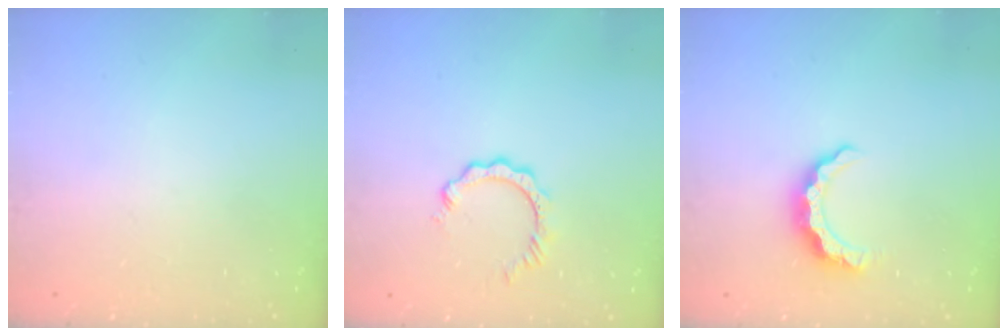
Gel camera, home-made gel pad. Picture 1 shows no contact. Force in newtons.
{"total": 2.9, "press": 2.9, "slide": 0.4}
{"total": 7.2, "press": 7.1, "slide": 0.8}